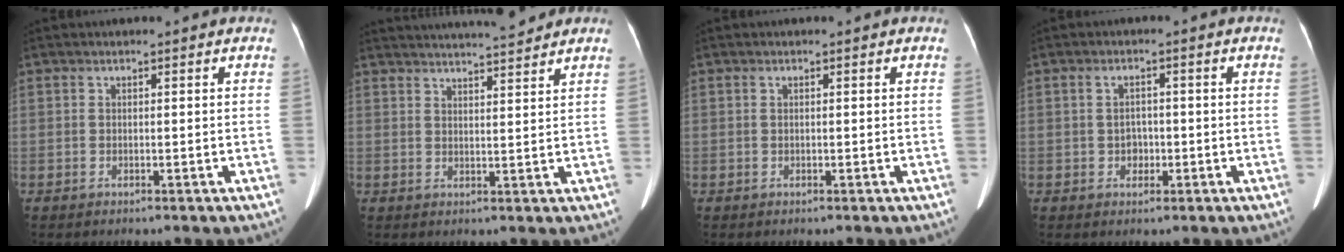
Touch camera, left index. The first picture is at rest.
{"total": 11.0, "force": [10.3, 0.2, 4.0], "torque": [-0.061, 0.009, 0.139]}
{"total": 0.0}
{"total": 2.3, "force": [-0.5, 1.8, 1.4], "torque": [-0.030, 0.005, -0.006]}